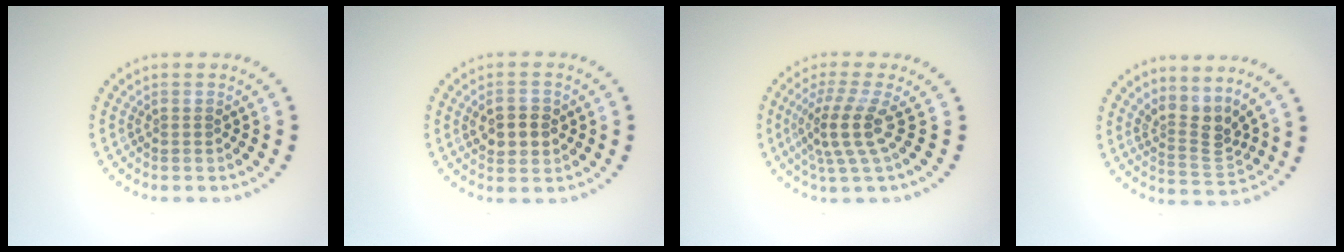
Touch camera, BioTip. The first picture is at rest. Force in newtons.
{"total": 3.0, "press": 3.0, "slide": 0.3}
{"total": 3.7, "press": 2.6, "slide": 2.5}
{"total": 3.1, "press": 2.2, "slide": 2.2}